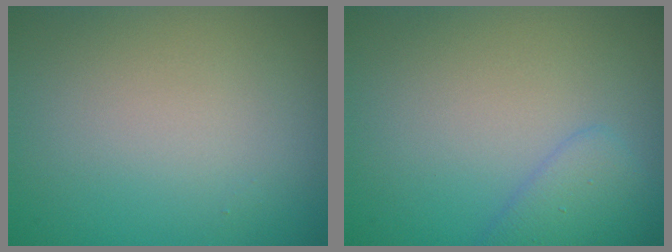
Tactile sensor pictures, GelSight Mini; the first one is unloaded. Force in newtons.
{"total": 2.4, "press": 2.4, "slide": 0.1}